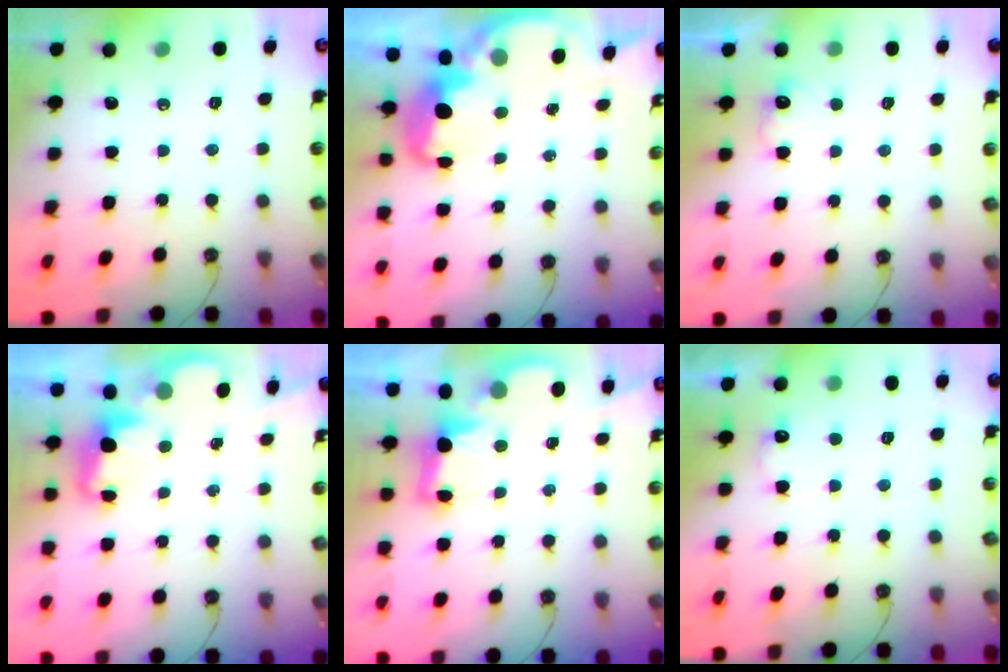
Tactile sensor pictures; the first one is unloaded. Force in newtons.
{"total": 5.3, "press": 5.2, "slide": 0.5}
{"total": 5.9, "press": 5.8, "slide": 1.2}
{"total": 2.5, "press": 2.5, "slide": 0.5}
{"total": 3.0, "press": 2.9, "slide": 0.6}
{"total": 7.2, "press": 7.1, "slide": 0.6}